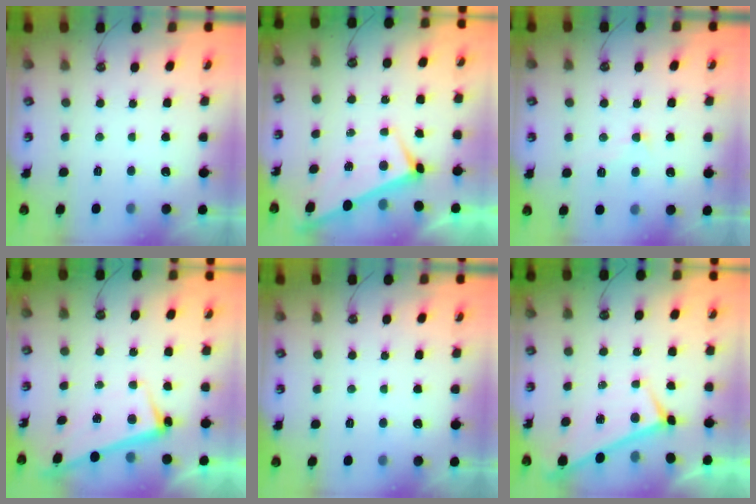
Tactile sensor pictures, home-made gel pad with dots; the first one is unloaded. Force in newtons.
{"total": 1.7, "press": 1.7, "slide": 0.2}
{"total": 1.6, "press": 1.4, "slide": 0.7}
{"total": 2.6, "press": 2.5, "slide": 0.7}
{"total": 0.0}
{"total": 0.0}